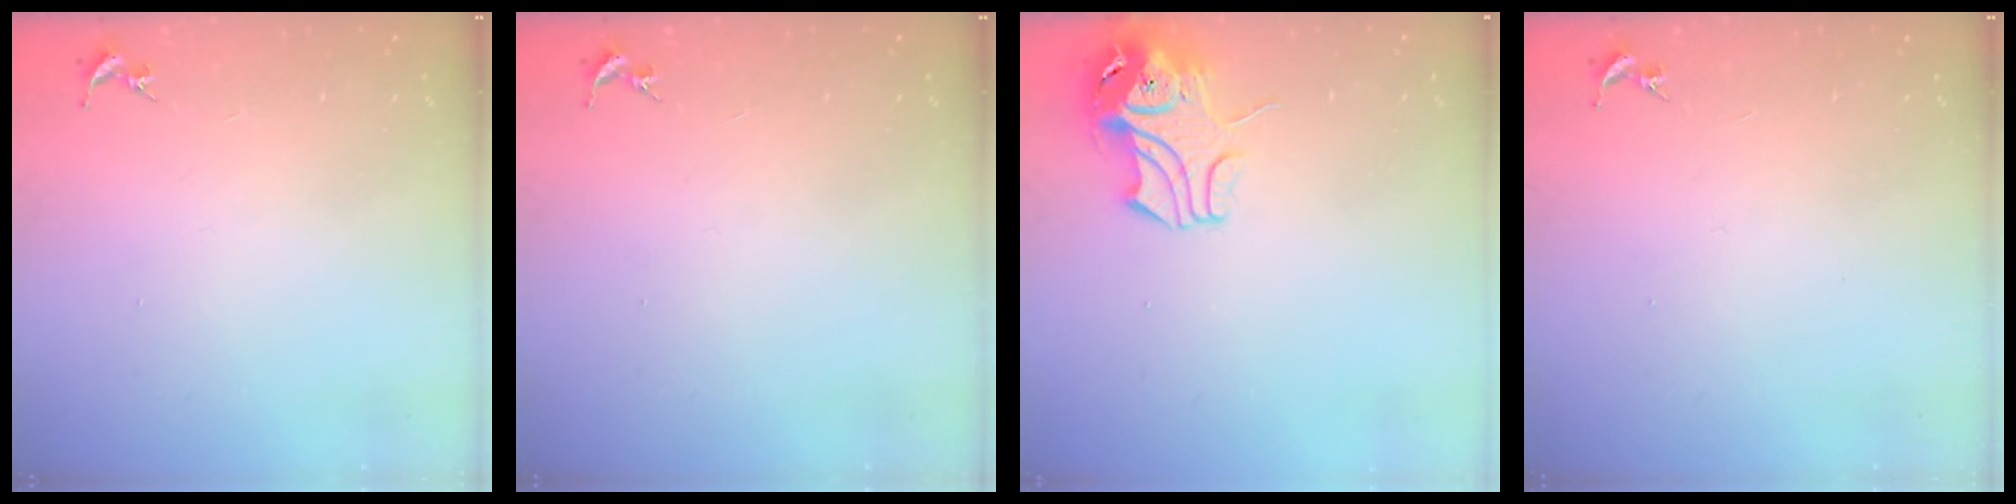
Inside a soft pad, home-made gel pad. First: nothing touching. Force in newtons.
{"total": 0.0}
{"total": 9.1, "press": 9.0, "slide": 1.4}
{"total": 0.0}